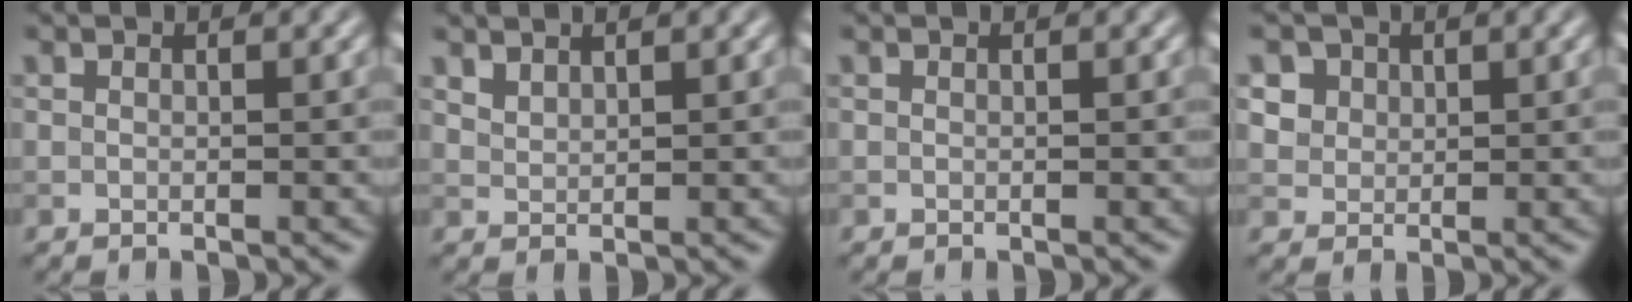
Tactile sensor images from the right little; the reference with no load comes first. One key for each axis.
{"total": 1.4, "fx": 1.3, "fy": 0.4, "fz": 0.4, "tx": -0.012, "ty": 0.001, "tz": 0.027}
{"total": 0.0}
{"total": 4.1, "fx": 2.1, "fy": 3.1, "fz": 1.6, "tx": -0.043, "ty": 0.004, "tz": 0.039}